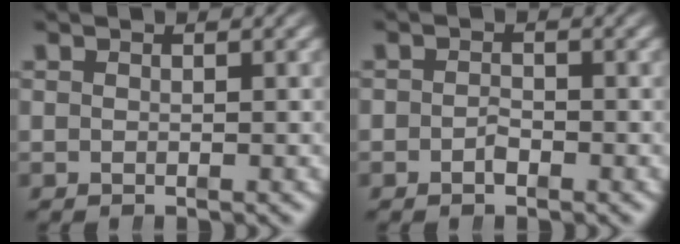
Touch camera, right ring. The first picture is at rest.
{"total": 1.4, "force": [-0.8, 0.9, 0.7], "torque": [-0.011, -0.004, -0.014]}